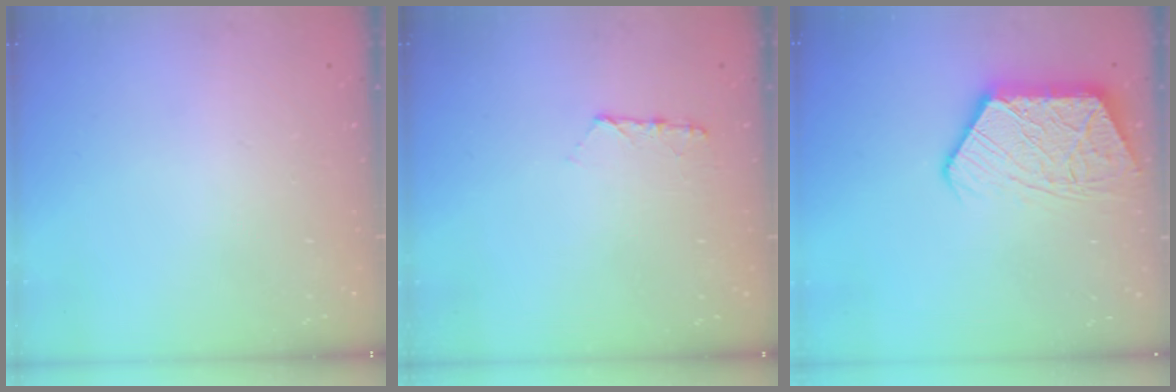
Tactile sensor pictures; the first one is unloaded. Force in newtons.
{"total": 6.4, "press": 6.4, "slide": 0.6}
{"total": 12.8, "press": 12.7, "slide": 1.2}